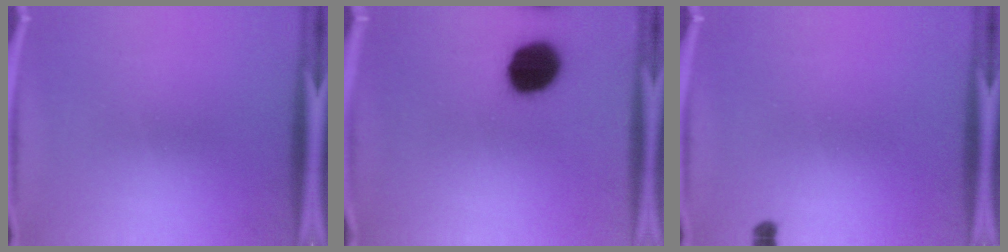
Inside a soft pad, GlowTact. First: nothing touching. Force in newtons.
{"total": 13.8}
{"total": 0.8}